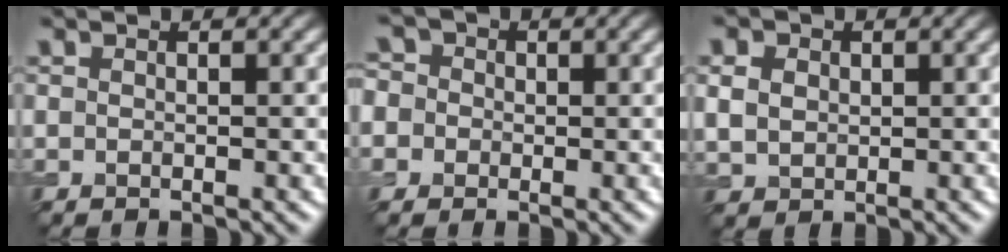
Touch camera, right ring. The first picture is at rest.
{"total": 6.0, "force": [0.9, 5.4, 2.3], "torque": [-0.047, 0.042, -0.027]}
{"total": 2.9, "force": [0.8, 2.4, 1.5], "torque": [-0.037, 0.005, 0.012]}